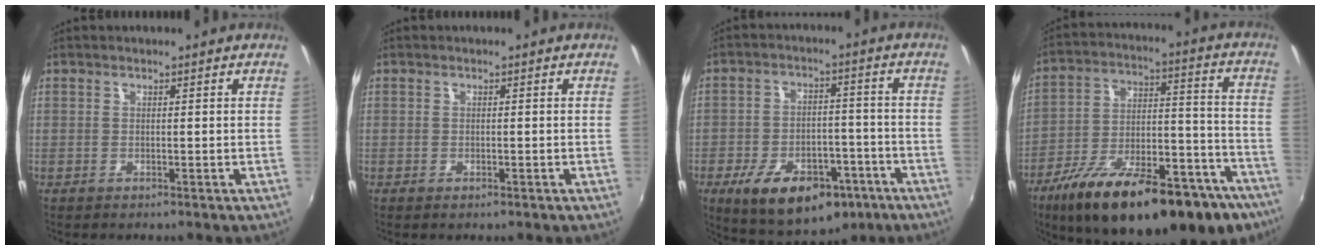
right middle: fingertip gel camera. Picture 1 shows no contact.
{"total": 0.6, "force": [-0.4, 0.3, 0.3], "torque": [-0.005, -0.004, -0.008]}
{"total": 16.8, "force": [-9.4, 9.2, 10.4], "torque": [-0.199, 0.001, -0.128]}
{"total": 31.3, "force": [-20.8, 11.8, 20.2], "torque": [-0.299, -0.006, -0.291]}